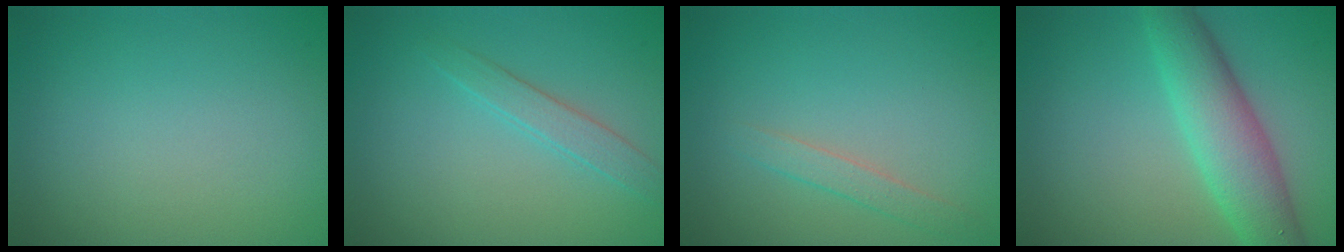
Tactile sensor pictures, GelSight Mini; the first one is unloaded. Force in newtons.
{"total": 1.7, "press": 1.7, "slide": 0.1}
{"total": 1.5, "press": 1.5, "slide": 0.1}
{"total": 5.5, "press": 5.5, "slide": 0.1}